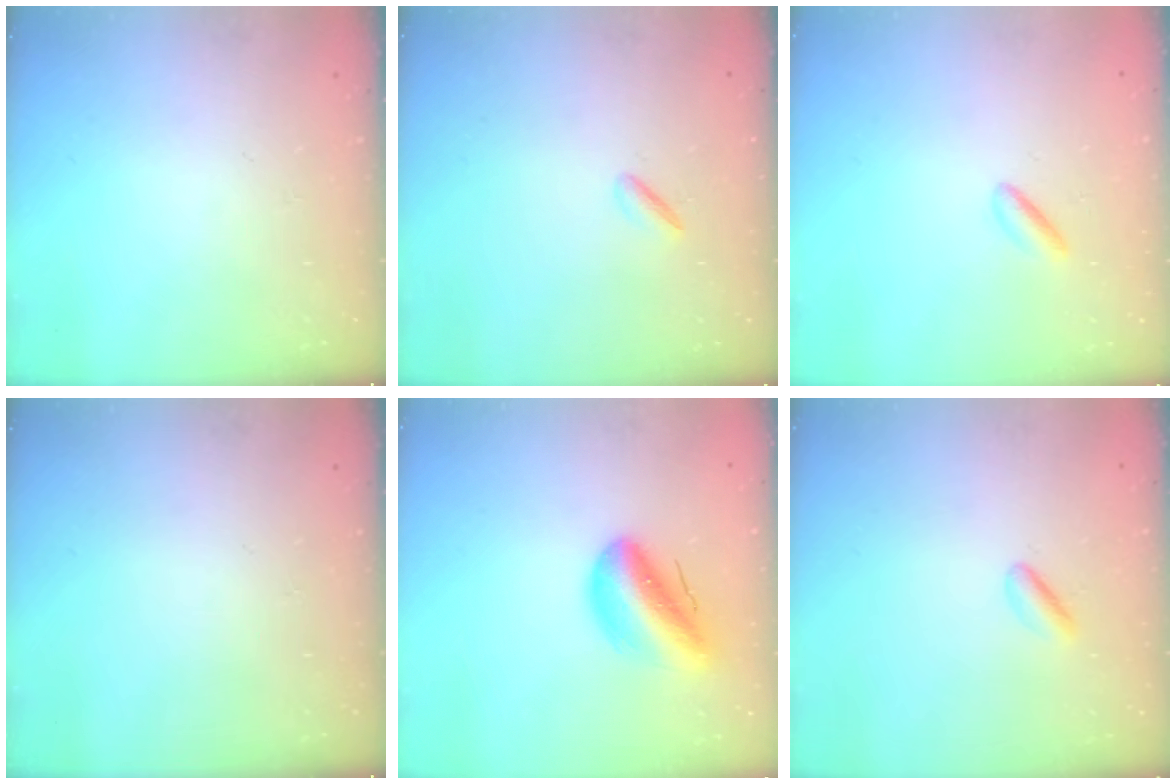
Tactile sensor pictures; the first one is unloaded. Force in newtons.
{"total": 2.0, "press": 1.9, "slide": 0.7}
{"total": 2.5, "press": 2.3, "slide": 0.9}
{"total": 0.0}
{"total": 12.5, "press": 12.0, "slide": 3.4}
{"total": 2.6, "press": 2.4, "slide": 1.0}